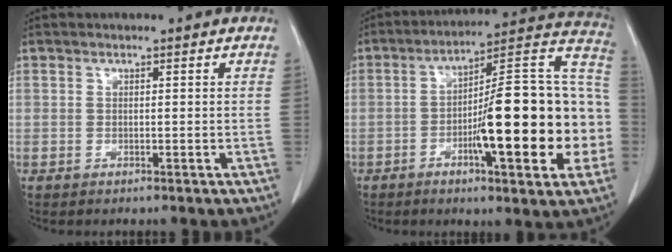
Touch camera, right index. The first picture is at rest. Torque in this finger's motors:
{"motor_torque": [1.36, -0.78, 1.06, 0.21]}